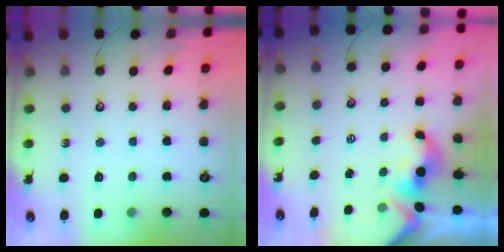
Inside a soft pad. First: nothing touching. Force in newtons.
{"total": 1.7, "press": 1.5, "slide": 0.8}